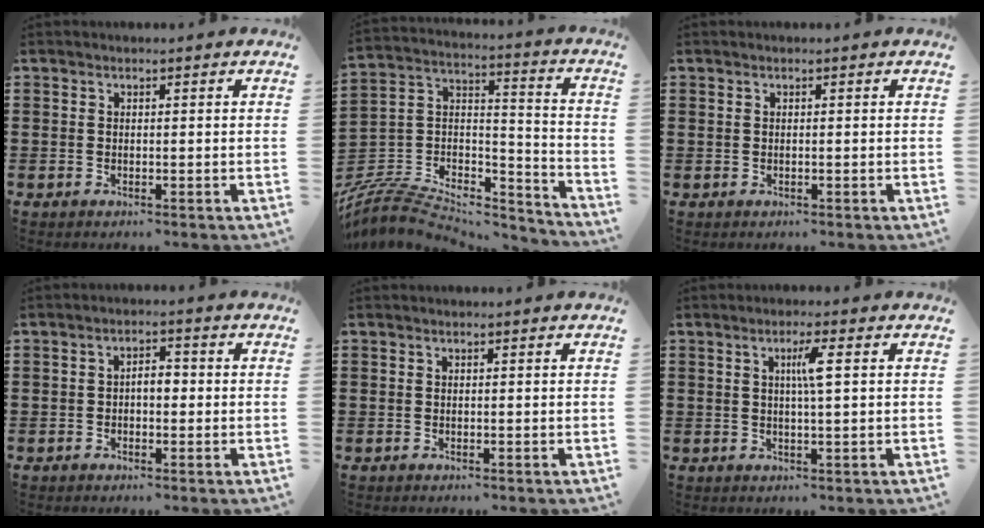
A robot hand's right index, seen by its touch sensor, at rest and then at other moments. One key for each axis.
{"total": 7.9, "fx": -6.5, "fy": 3.4, "fz": 2.8, "tx": -0.064, "ty": 0.010, "tz": -0.129}
{"total": 0.0}
{"total": 2.8, "fx": -0.4, "fy": 1.4, "fz": 2.4, "tx": -0.047, "ty": 0.007, "tz": -0.010}
{"total": 0.0}
{"total": 3.5, "fx": 0.8, "fy": 0.0, "fz": 3.4, "tx": -0.068, "ty": 0.000, "tz": 0.009}